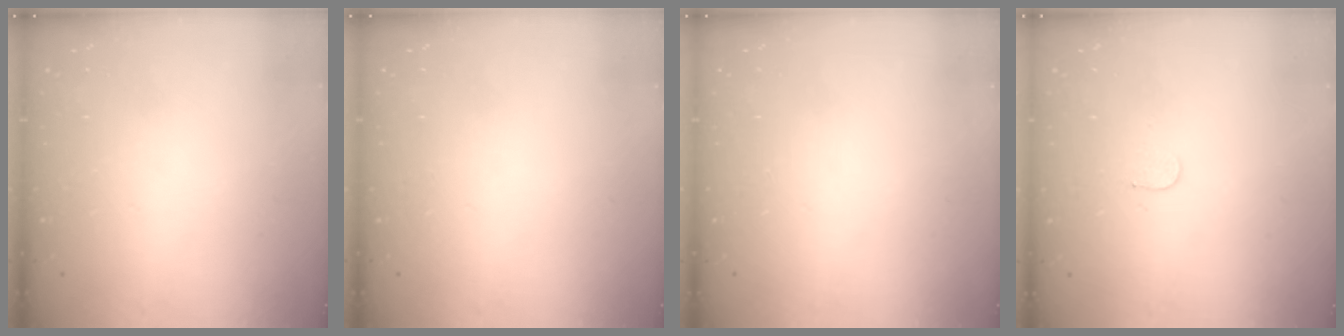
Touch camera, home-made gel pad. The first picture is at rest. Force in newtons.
{"total": 0.0}
{"total": 0.0}
{"total": 3.4, "press": 3.4, "slide": 0.2}